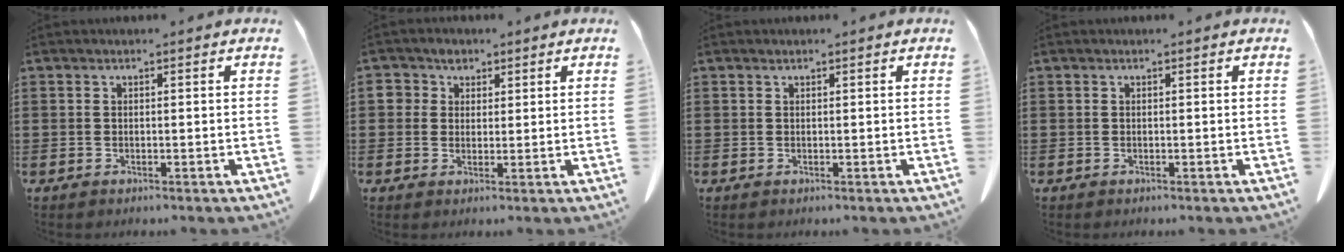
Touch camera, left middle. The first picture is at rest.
{"total": 3.3, "force": [1.6, 2.8, 0.6], "torque": [-0.019, 0.010, 0.026]}
{"total": 0.0}
{"total": 0.0}